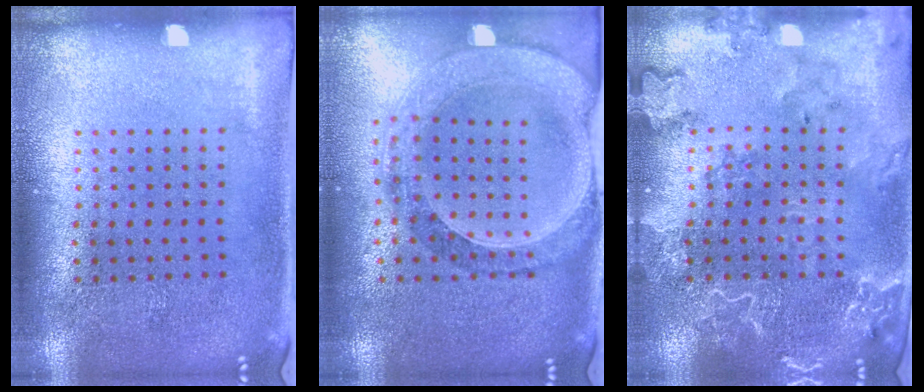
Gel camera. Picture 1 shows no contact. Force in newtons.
{"total": 1.4, "press": 1.3, "slide": 0.4}
{"total": 2.5, "press": 2.4, "slide": 0.8}